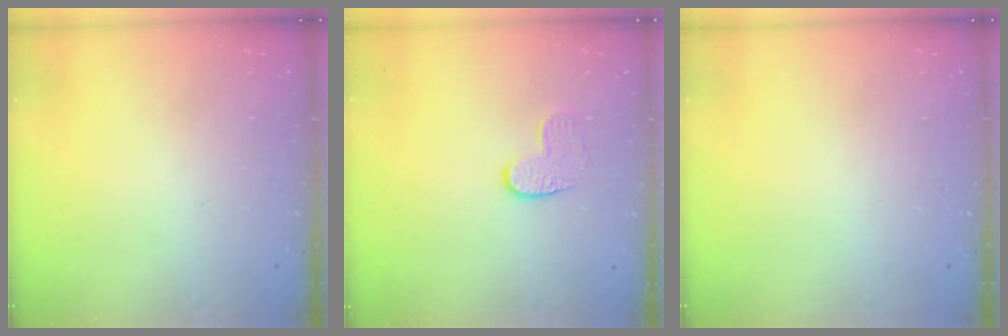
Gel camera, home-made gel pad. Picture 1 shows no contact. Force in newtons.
{"total": 6.7, "press": 6.7, "slide": 0.5}
{"total": 0.0}